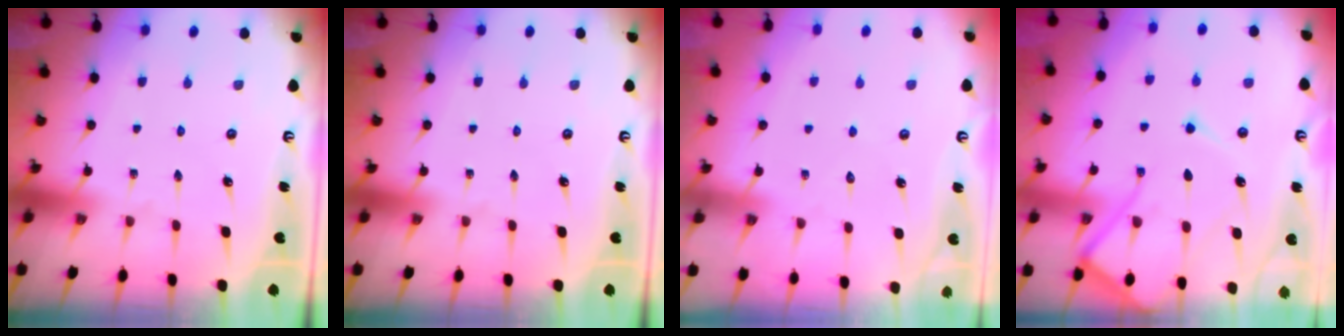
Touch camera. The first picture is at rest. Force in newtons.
{"total": 0.0}
{"total": 5.3, "press": 5.2, "slide": 0.6}
{"total": 13.1, "press": 13.0, "slide": 1.4}